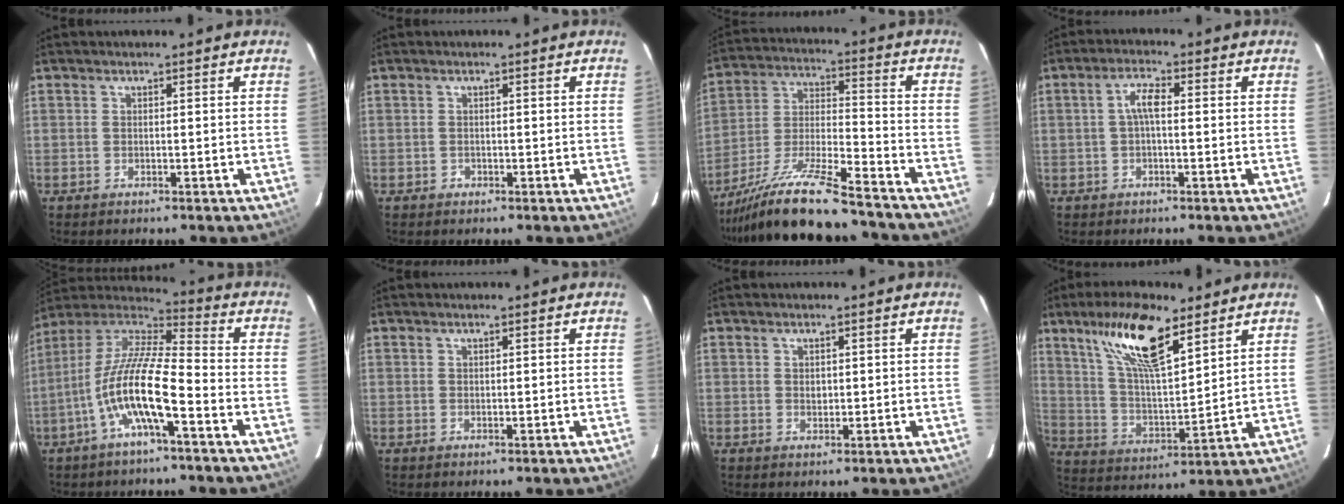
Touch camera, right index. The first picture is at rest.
{"total": 0.9, "force": [-0.4, 0.8, -0.1], "torque": [0.003, 0.003, -0.003]}
{"total": 18.7, "force": [-15.5, 2.3, 10.3], "torque": [-0.208, -0.028, -0.263]}
{"total": 3.4, "force": [0.0, 1.0, 3.3], "torque": [-0.065, 0.011, 0.000]}
{"total": 14.1, "force": [-5.6, 2.7, 12.6], "torque": [-0.244, 0.000, -0.113]}
{"total": 0.5, "force": [0.4, 0.3, 0.1], "torque": [-0.002, 0.002, 0.009]}
{"total": 1.2, "force": [0.4, 1.0, 0.5], "torque": [-0.007, 0.003, 0.009]}
{"total": 16.2, "force": [10.2, 4.6, 11.7], "torque": [-0.218, 0.020, 0.198]}